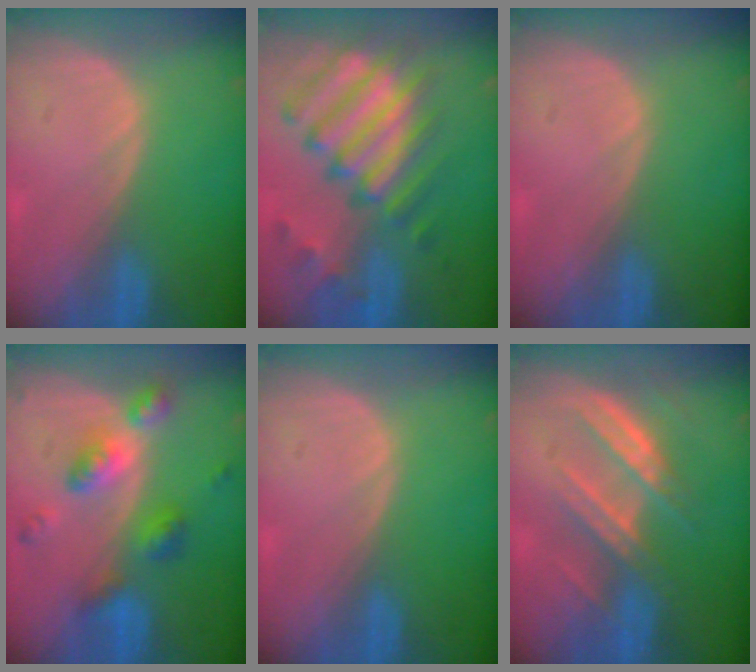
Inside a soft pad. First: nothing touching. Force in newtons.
{"total": 12.2, "press": 10.5, "slide": 6.3}
{"total": 0.0}
{"total": 7.4, "press": 7.3, "slide": 0.5}
{"total": 0.0}
{"total": 7.0, "press": 6.9, "slide": 1.1}